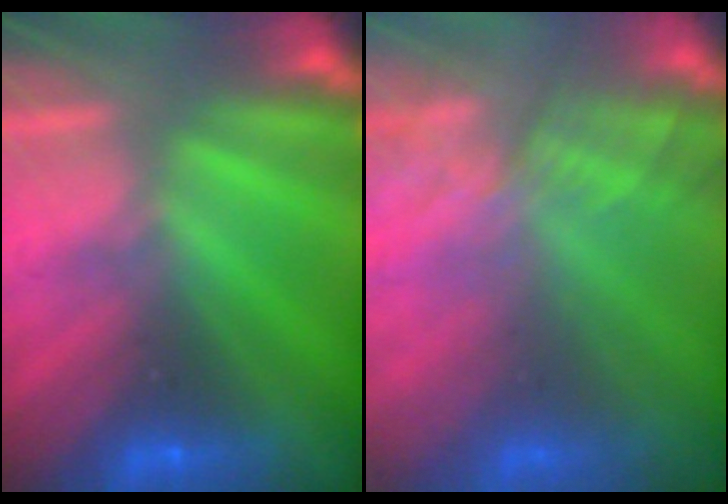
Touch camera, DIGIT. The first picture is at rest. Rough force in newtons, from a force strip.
{"total": 9.0}